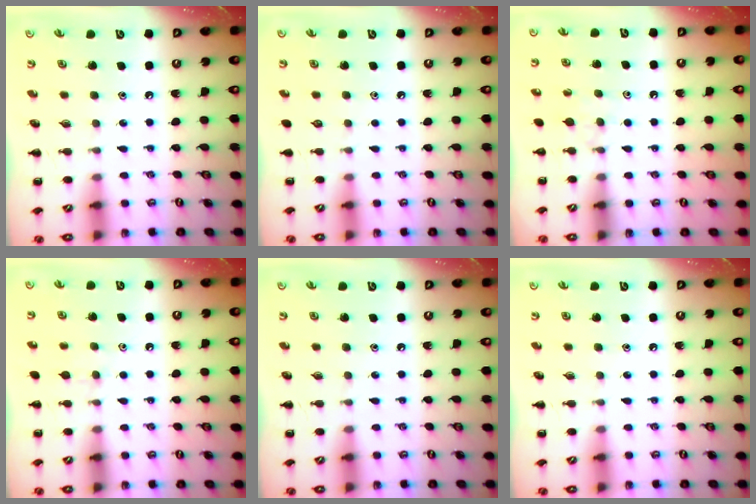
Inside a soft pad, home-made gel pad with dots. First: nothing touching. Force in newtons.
{"total": 0.0}
{"total": 4.7, "press": 4.3, "slide": 1.8}
{"total": 5.0, "press": 4.7, "slide": 1.7}
{"total": 0.0}
{"total": 0.0}